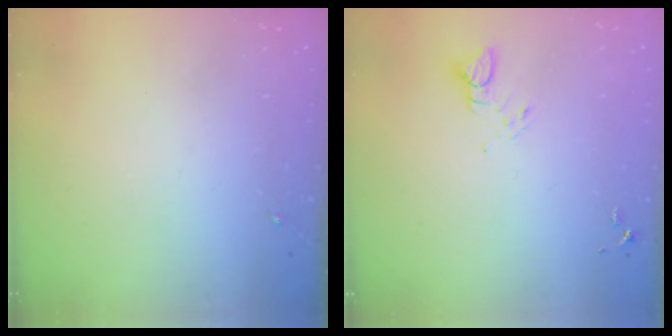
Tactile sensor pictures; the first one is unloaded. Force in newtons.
{"total": 3.8, "press": 3.7, "slide": 0.4}